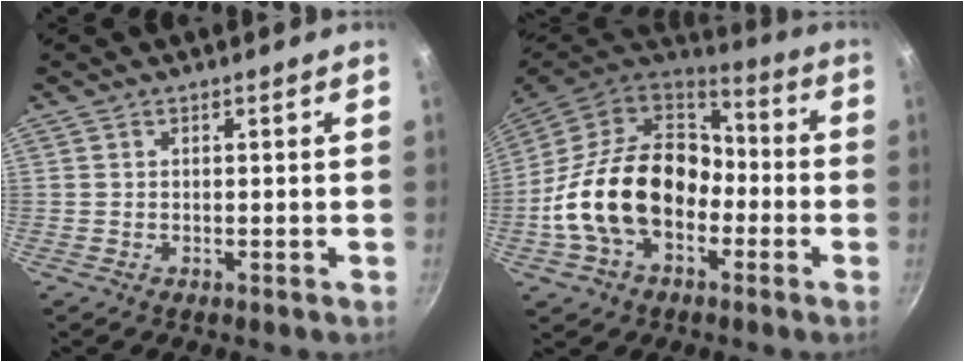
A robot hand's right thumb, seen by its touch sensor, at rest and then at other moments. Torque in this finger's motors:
{"motor_torque": [2.58, 2.43, 1.57, -1.20, 0.63]}